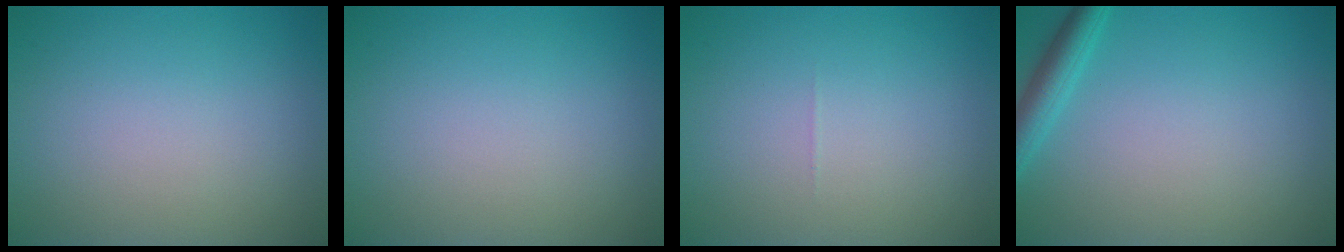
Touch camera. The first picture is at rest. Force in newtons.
{"total": 0.0}
{"total": 0.0}
{"total": 2.5, "press": 2.5, "slide": 0.1}